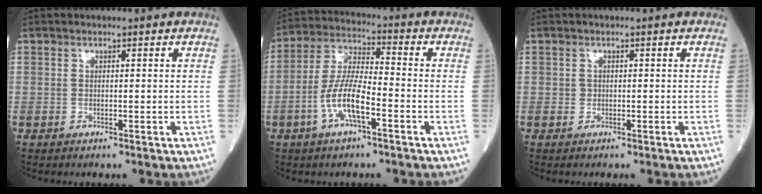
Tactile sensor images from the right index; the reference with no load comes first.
{"total": 9.0, "force": [-3.5, 2.1, 8.1], "torque": [-0.169, 0.007, -0.070]}
{"total": 0.6, "force": [-0.1, 0.6, 0.1], "torque": [0.000, 0.004, -0.002]}